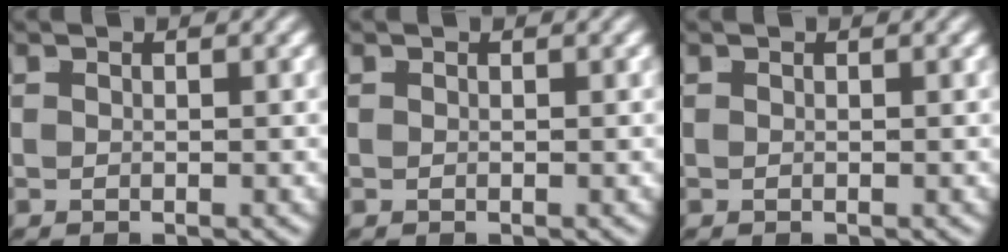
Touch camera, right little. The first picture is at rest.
{"total": 0.0}
{"total": 0.0}